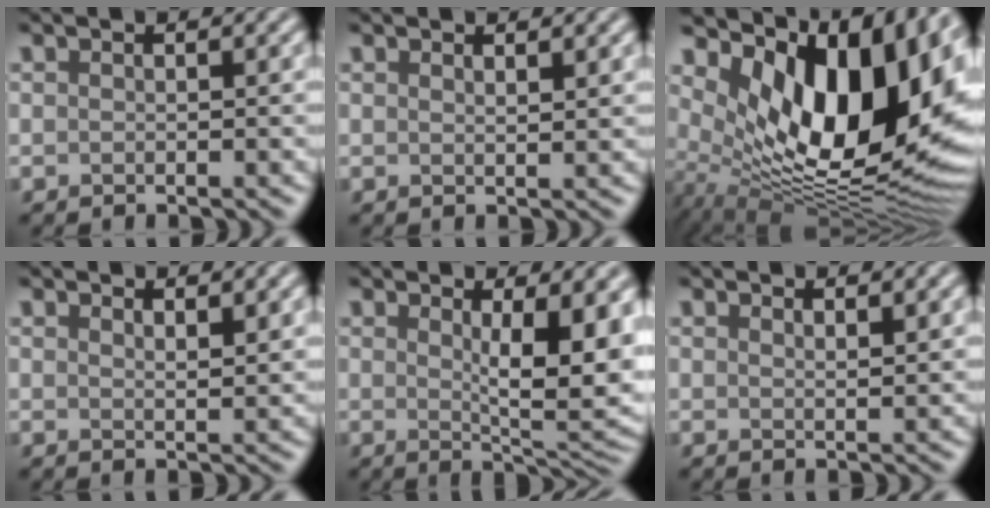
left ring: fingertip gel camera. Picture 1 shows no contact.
{"total": 0.9, "force": [0.8, 0.1, 0.4], "torque": [-0.003, -0.001, 0.014]}
{"total": 14.7, "force": [4.0, 7.2, 12.2], "torque": [-0.173, -0.016, 0.076]}
{"total": 1.6, "force": [1.4, 0.3, 0.8], "torque": [-0.009, -0.001, 0.023]}
{"total": 7.9, "force": [1.6, 2.3, 7.4], "torque": [-0.104, -0.013, 0.033]}
{"total": 1.2, "force": [1.1, 0.2, 0.6], "torque": [-0.005, 0.000, 0.017]}